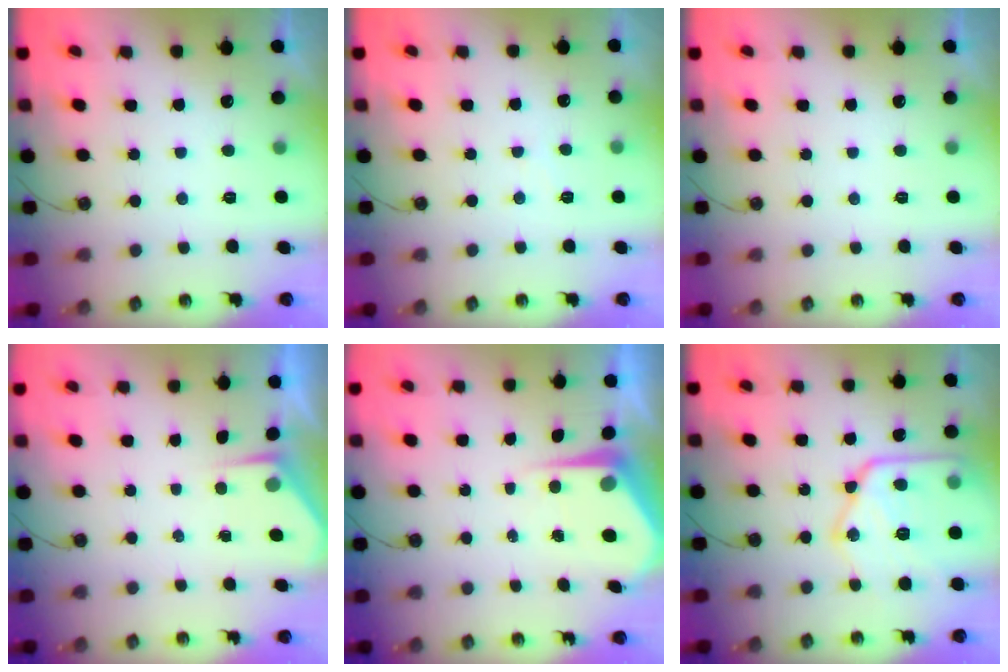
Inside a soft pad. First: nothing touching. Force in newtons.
{"total": 3.3, "press": 3.2, "slide": 0.6}
{"total": 0.0}
{"total": 2.7, "press": 2.7, "slide": 0.3}
{"total": 6.1, "press": 6.1, "slide": 0.6}
{"total": 21.5, "press": 21.4, "slide": 2.3}